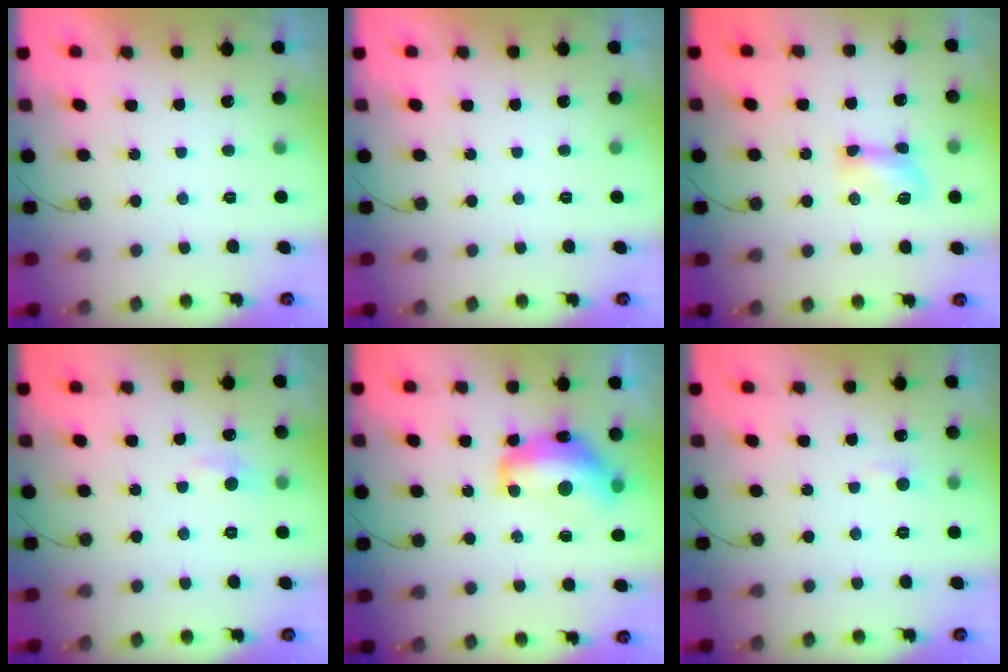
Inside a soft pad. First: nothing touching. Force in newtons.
{"total": 0.0}
{"total": 6.0, "press": 5.9, "slide": 0.9}
{"total": 5.6, "press": 5.5, "slide": 0.8}
{"total": 14.4, "press": 14.3, "slide": 0.9}
{"total": 4.2, "press": 4.2, "slide": 0.6}